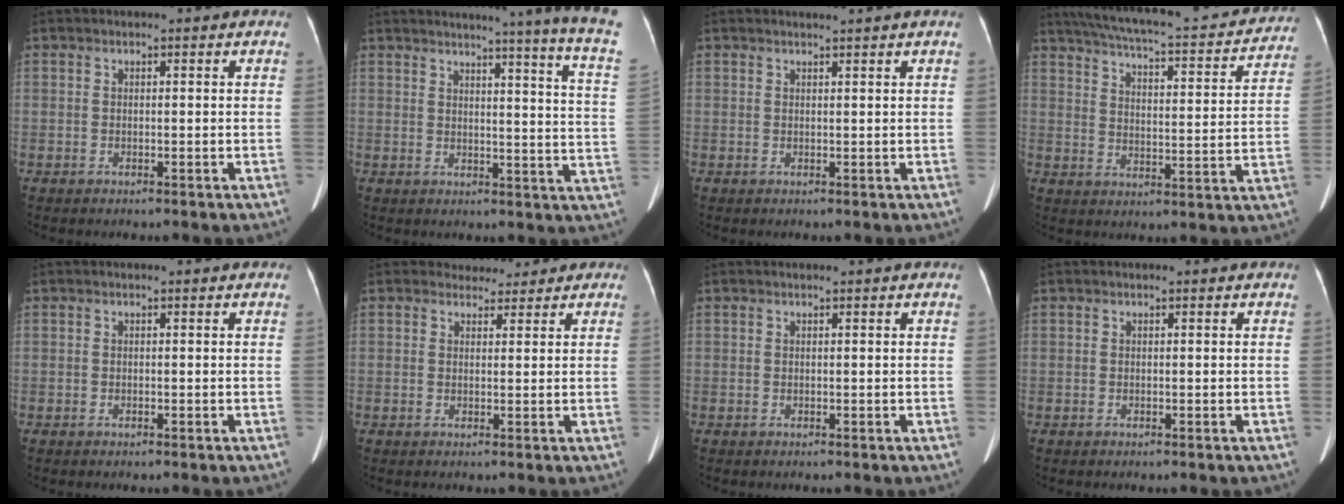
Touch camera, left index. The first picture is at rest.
{"total": 19.3, "force": [16.7, -2.6, 9.3], "torque": [-0.132, -0.102, 0.178]}
{"total": 1.7, "force": [1.5, -0.6, 0.5], "torque": [-0.011, -0.001, 0.029]}
{"total": 23.1, "force": [20.2, 4.6, 10.2], "torque": [-0.163, -0.002, 0.254]}
{"total": 0.0}
{"total": 3.4, "force": [2.8, 1.8, -0.1], "torque": [0.007, 0.006, 0.034]}
{"total": 0.6, "force": [0.6, 0.0, 0.2], "torque": [-0.004, 0.006, 0.011]}
{"total": 0.0}